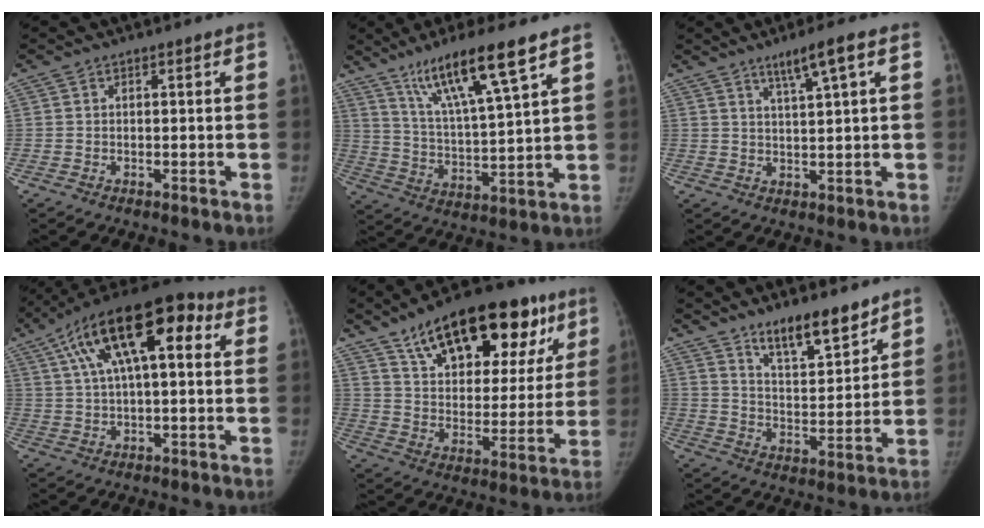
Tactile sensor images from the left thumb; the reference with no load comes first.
{"total": 15.1, "force": [9.6, 1.6, 11.6], "torque": [-0.207, -0.043, 0.179]}
{"total": 5.8, "force": [3.2, 0.0, 4.8], "torque": [-0.087, -0.013, 0.059]}
{"total": 21.2, "force": [7.5, 9.1, 17.7], "torque": [-0.289, 0.030, 0.117]}
{"total": 27.4, "force": [16.0, 12.7, 18.3], "torque": [-0.235, -0.018, 0.245]}
{"total": 11.3, "force": [8.7, 3.4, 6.3], "torque": [-0.080, -0.069, 0.152]}